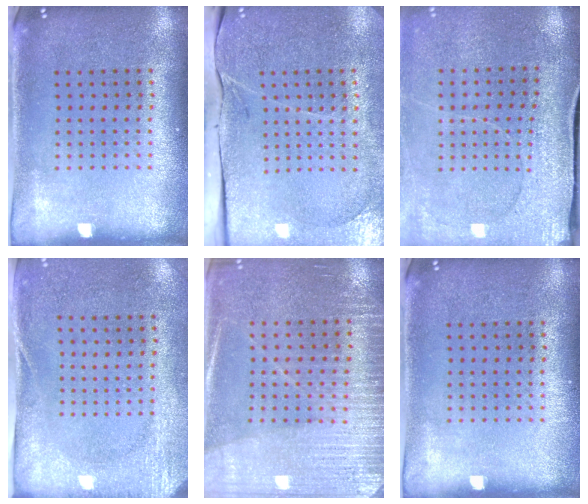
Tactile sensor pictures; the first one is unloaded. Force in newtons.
{"total": 3.4, "press": 3.3, "slide": 0.9}
{"total": 2.9, "press": 2.8, "slide": 0.7}
{"total": 2.7, "press": 2.1, "slide": 1.7}
{"total": 3.0, "press": 2.9, "slide": 0.7}
{"total": 0.0}